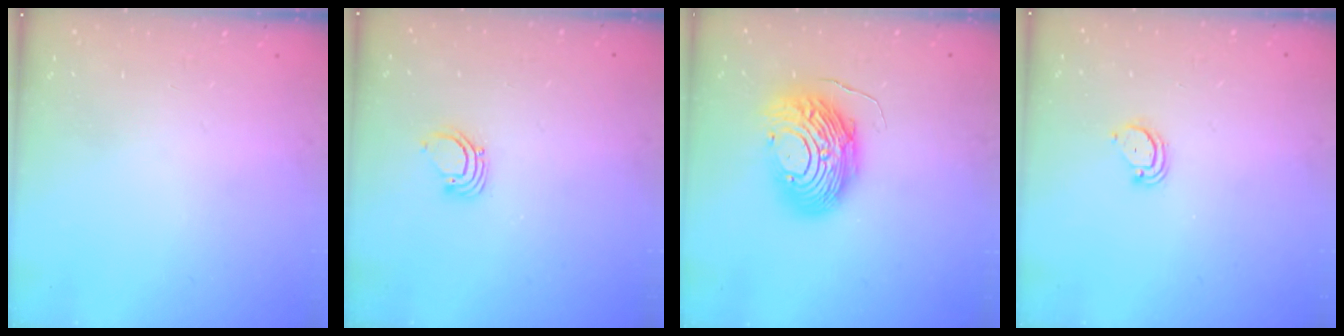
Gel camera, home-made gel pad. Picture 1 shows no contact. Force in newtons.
{"total": 2.7, "press": 2.7, "slide": 0.1}
{"total": 14.0, "press": 14.0, "slide": 1.3}
{"total": 2.6, "press": 2.6, "slide": 0.2}